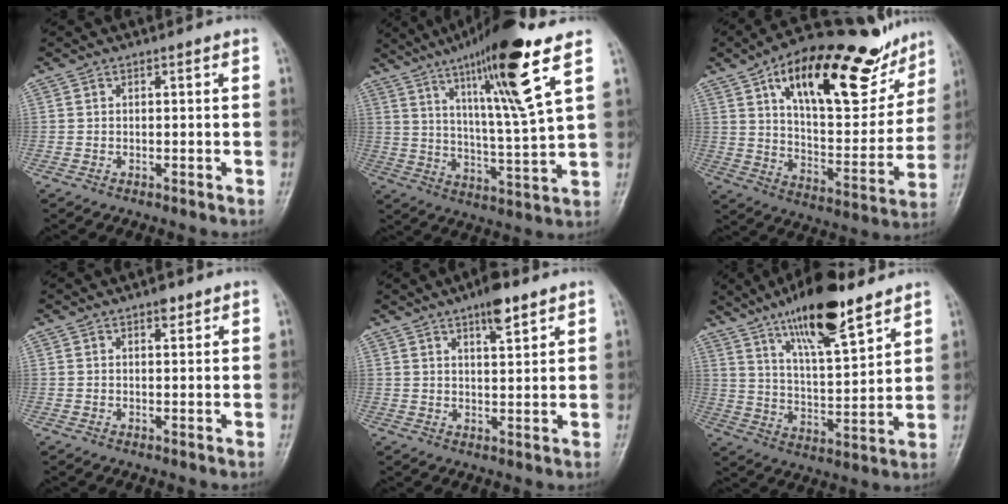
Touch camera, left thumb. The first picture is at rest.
{"total": 18.0, "force": [9.9, 0.8, 15.0], "torque": [-0.247, -0.047, 0.166]}
{"total": 27.5, "force": [16.0, 11.5, 19.2], "torque": [-0.240, -0.031, 0.251]}
{"total": 1.9, "force": [1.3, 0.9, 1.2], "torque": [-0.009, -0.005, 0.016]}
{"total": 6.0, "force": [3.9, 1.8, 4.2], "torque": [-0.055, -0.020, 0.058]}
{"total": 16.4, "force": [11.3, 4.2, 11.1], "torque": [-0.169, -0.059, 0.198]}